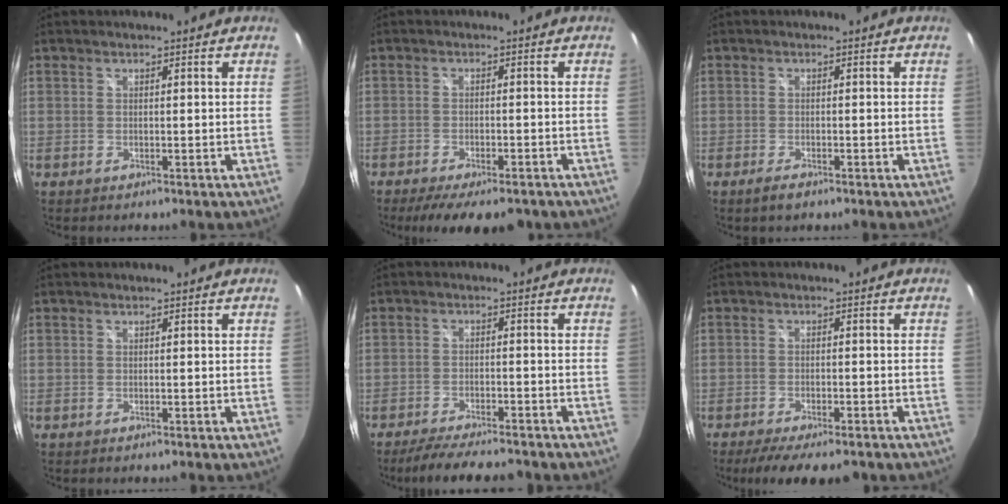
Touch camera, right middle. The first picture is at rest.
{"total": 11.1, "force": [-8.8, 3.3, 6.0], "torque": [-0.122, -0.032, -0.131]}
{"total": 2.2, "force": [-1.6, 0.7, 1.4], "torque": [-0.032, -0.006, -0.031]}
{"total": 0.0}
{"total": 10.2, "force": [-8.9, 2.0, 4.6], "torque": [-0.104, -0.016, -0.141]}
{"total": 10.8, "force": [-8.6, 3.0, 5.8], "torque": [-0.120, -0.031, -0.130]}